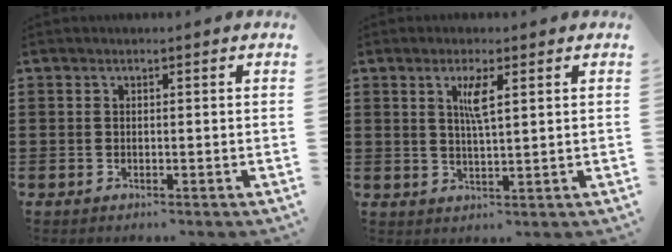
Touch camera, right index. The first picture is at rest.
{"total": 3.4, "force": [1.4, 0.4, 3.1], "torque": [-0.065, 0.003, 0.022]}